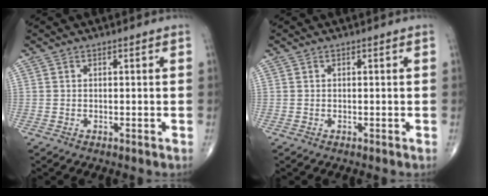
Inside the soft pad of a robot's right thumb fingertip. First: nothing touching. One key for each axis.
{"total": 0.0}